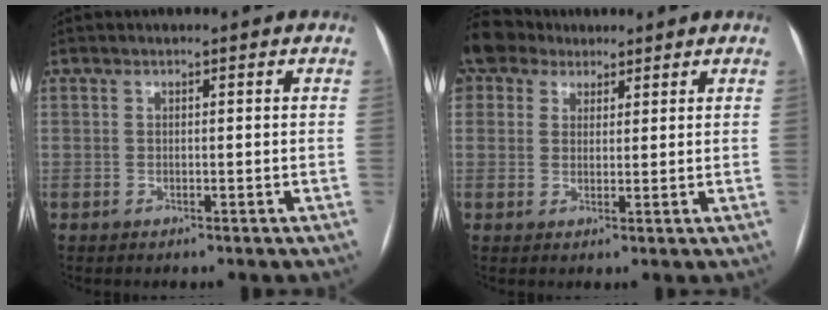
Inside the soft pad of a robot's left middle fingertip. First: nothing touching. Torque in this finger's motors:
{"motor_torque": [1.06, -1.08, 1.05, 0.21]}